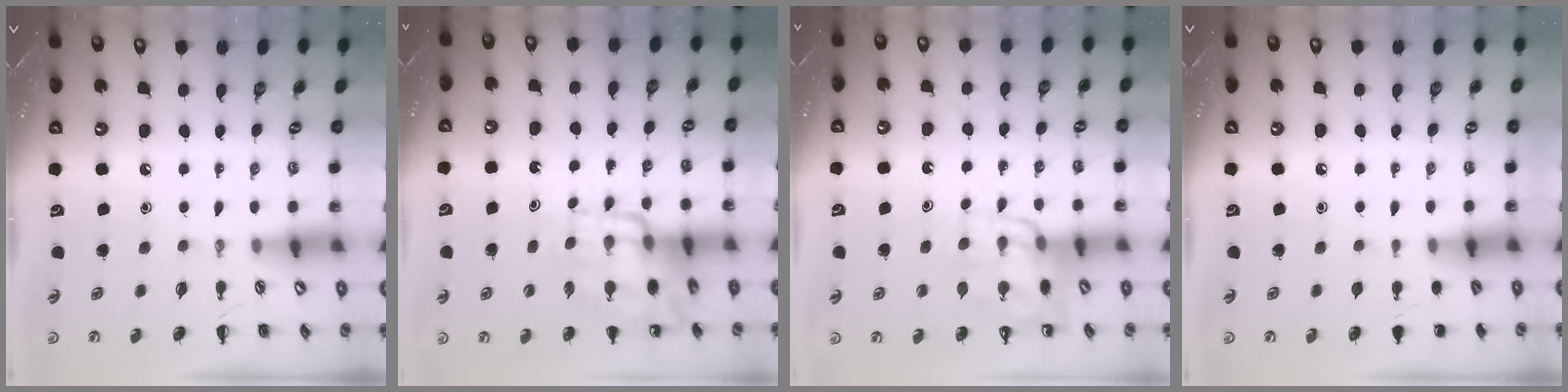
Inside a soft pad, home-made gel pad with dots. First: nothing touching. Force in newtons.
{"total": 14.7, "press": 14.2, "slide": 3.8}
{"total": 11.6, "press": 11.3, "slide": 2.8}
{"total": 1.2, "press": 1.2, "slide": 0.1}